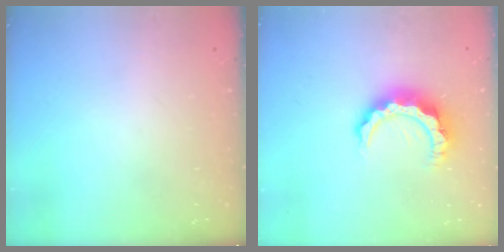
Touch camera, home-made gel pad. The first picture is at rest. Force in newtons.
{"total": 10.4, "press": 10.4, "slide": 1.1}